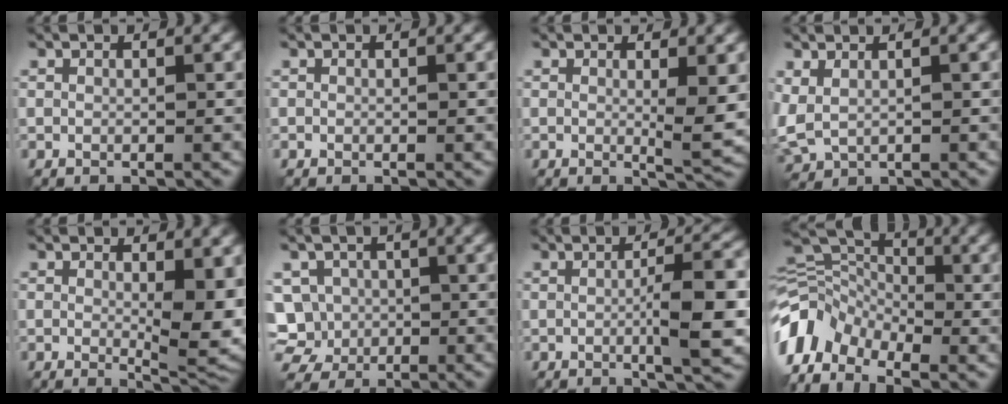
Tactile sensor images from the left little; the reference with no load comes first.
{"total": 0.0}
{"total": 3.1, "force": [0.6, 0.6, 3.0], "torque": [-0.045, -0.011, 0.010]}
{"total": 2.7, "force": [1.2, 1.5, 1.8], "torque": [-0.056, 0.001, 0.030]}
{"total": 6.3, "force": [0.7, 2.1, 5.9], "torque": [-0.087, -0.012, 0.017]}
{"total": 8.1, "force": [-0.2, 7.3, 3.3], "torque": [-0.083, 0.014, -0.027]}
{"total": 6.8, "force": [-0.7, 1.5, 6.6], "torque": [-0.096, 0.004, -0.013]}
{"total": 5.6, "force": [-3.8, 3.3, 2.5], "torque": [-0.044, 0.006, -0.096]}